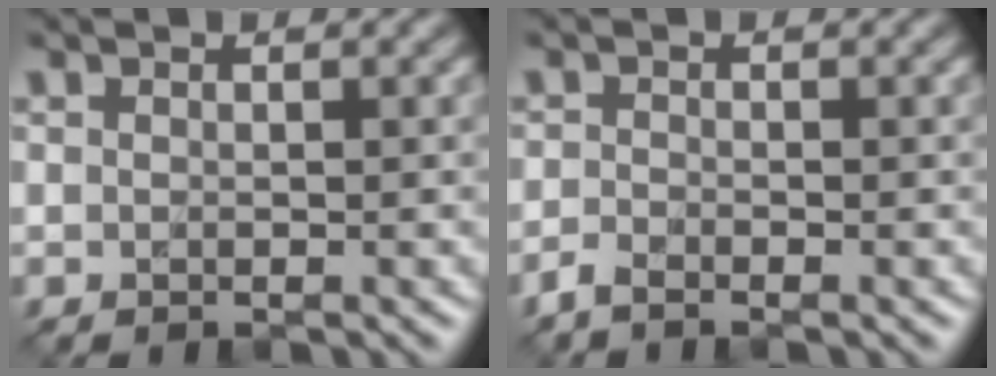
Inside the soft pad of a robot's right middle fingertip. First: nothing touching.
{"total": 1.1, "force": [-1.0, -0.1, 0.1], "torque": [-0.011, -0.002, -0.029]}